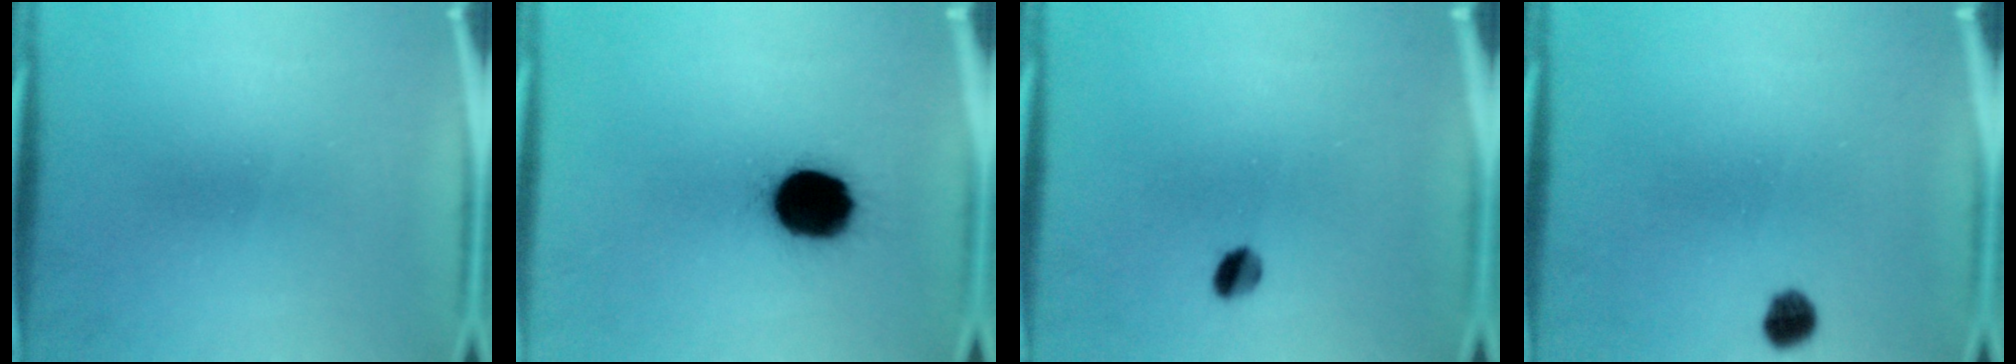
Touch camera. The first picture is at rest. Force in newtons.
{"total": 15.9}
{"total": 3.0}
{"total": 3.1}